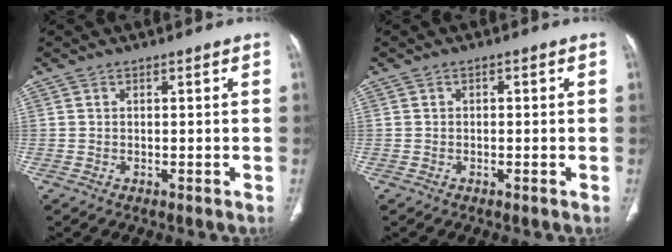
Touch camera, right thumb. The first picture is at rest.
{"total": 0.6, "force": [-0.1, 0.4, 0.4], "torque": [-0.003, 0.002, -0.004]}